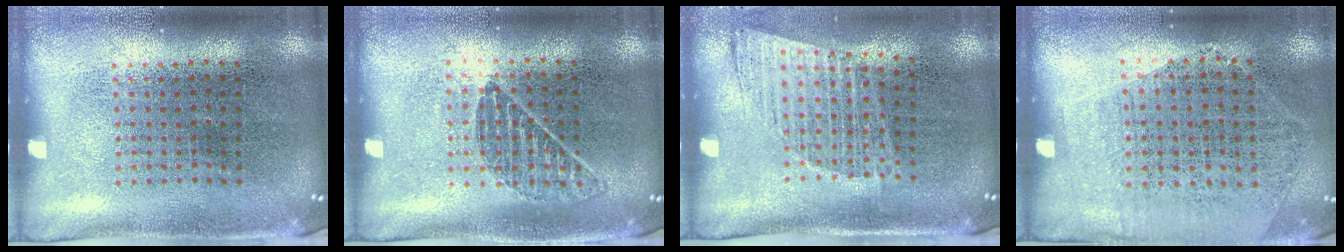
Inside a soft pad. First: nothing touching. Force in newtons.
{"total": 0.9, "press": 0.8, "slide": 0.3}
{"total": 1.2, "press": 1.1, "slide": 0.6}
{"total": 1.2, "press": 1.0, "slide": 0.7}